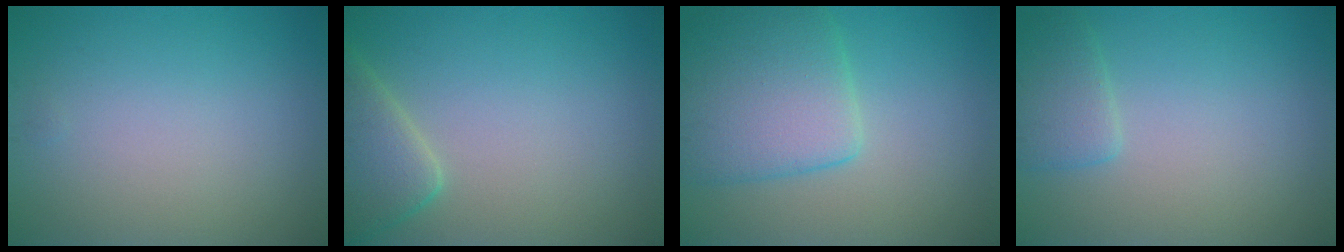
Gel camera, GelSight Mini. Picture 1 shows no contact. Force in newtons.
{"total": 4.2, "press": 4.2, "slide": 0.4}
{"total": 6.8, "press": 6.8, "slide": 0.2}
{"total": 2.2, "press": 2.1, "slide": 0.2}